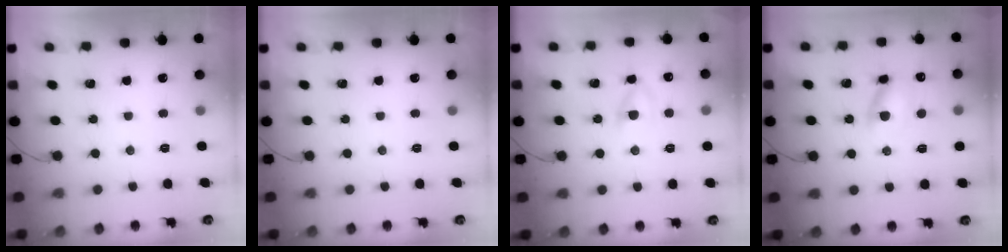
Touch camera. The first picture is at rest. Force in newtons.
{"total": 0.0}
{"total": 5.2, "press": 4.9, "slide": 1.7}
{"total": 8.4, "press": 8.3, "slide": 1.2}